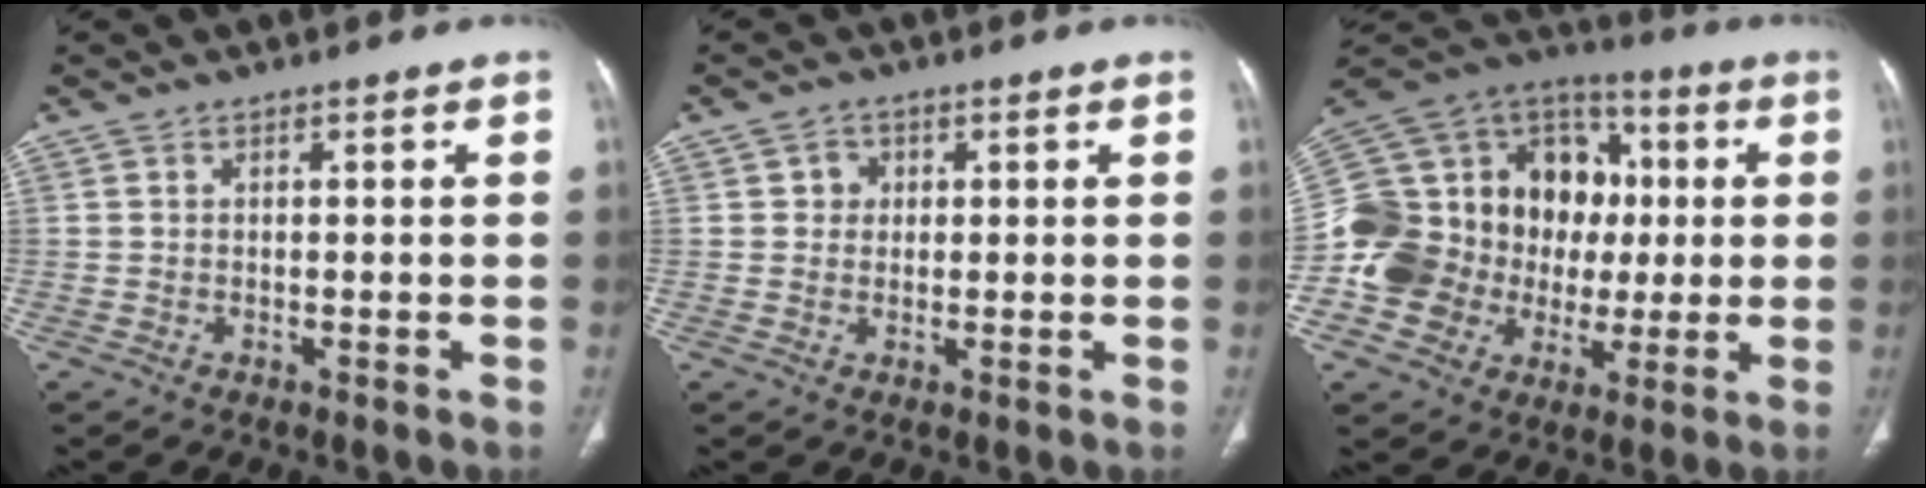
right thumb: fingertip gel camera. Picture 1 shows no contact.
{"total": 2.6, "force": [0.6, 2.4, 0.8], "torque": [0.005, 0.001, 0.005]}
{"total": 28.0, "force": [-0.7, 22.2, 17.0], "torque": [-0.318, 0.055, -0.001]}